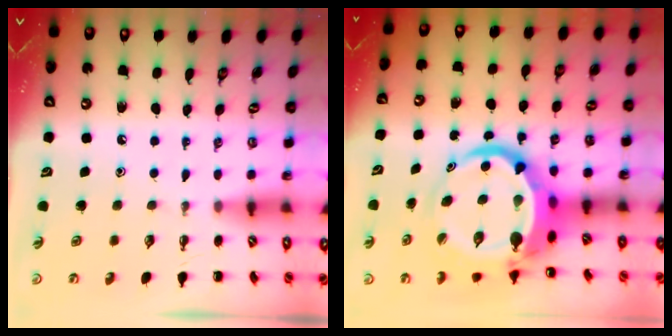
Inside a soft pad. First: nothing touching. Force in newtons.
{"total": 13.3, "press": 12.9, "slide": 3.2}